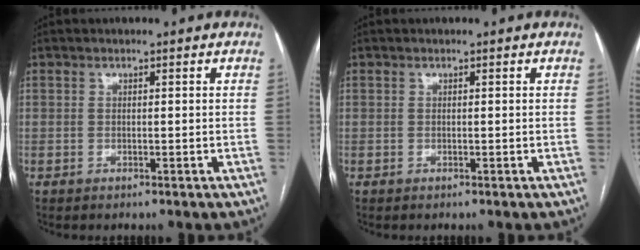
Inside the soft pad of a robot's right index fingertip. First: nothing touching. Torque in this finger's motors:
{"motor_torque": [0.00, 0.00, 0.00, 0.00]}